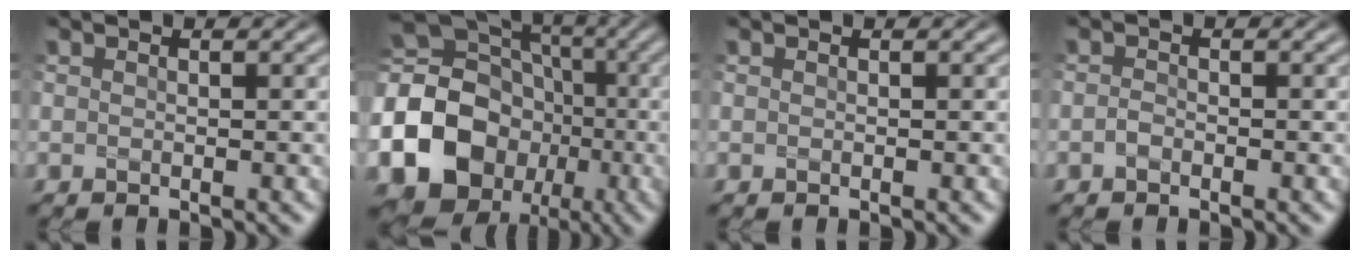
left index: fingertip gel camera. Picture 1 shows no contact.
{"total": 20.4, "force": [-4.2, 17.7, 9.1], "torque": [-0.200, -0.010, -0.099]}
{"total": 0.0}
{"total": 0.6, "force": [-0.4, 0.3, 0.3], "torque": [-0.009, 0.003, -0.011]}